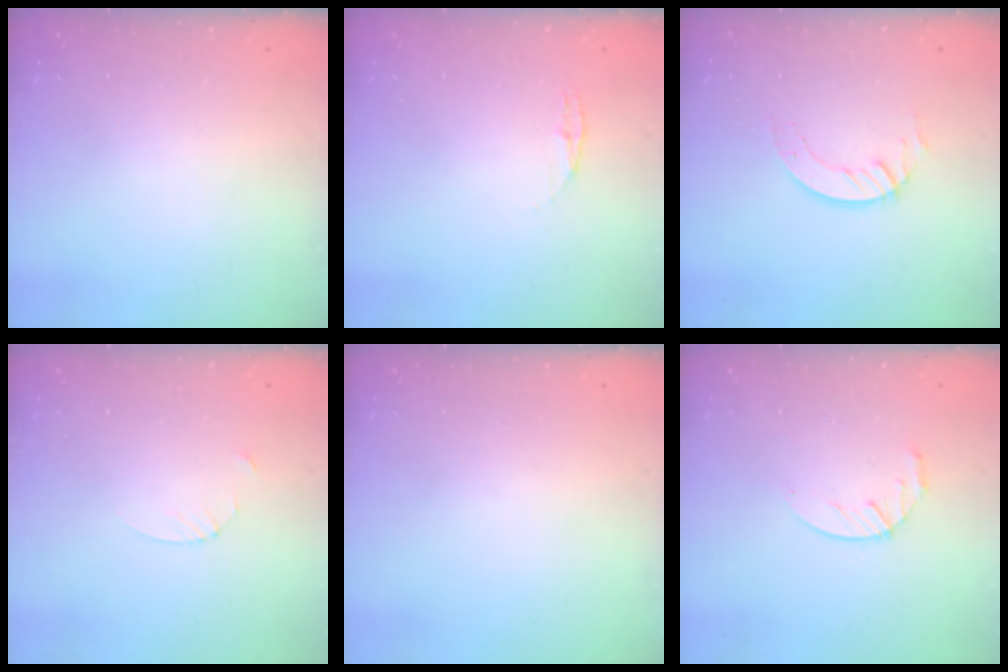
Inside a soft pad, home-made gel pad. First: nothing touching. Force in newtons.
{"total": 3.8, "press": 3.7, "slide": 0.4}
{"total": 2.8, "press": 2.8, "slide": 0.2}
{"total": 2.7, "press": 2.7, "slide": 0.3}
{"total": 0.0}
{"total": 4.2, "press": 4.2, "slide": 0.5}